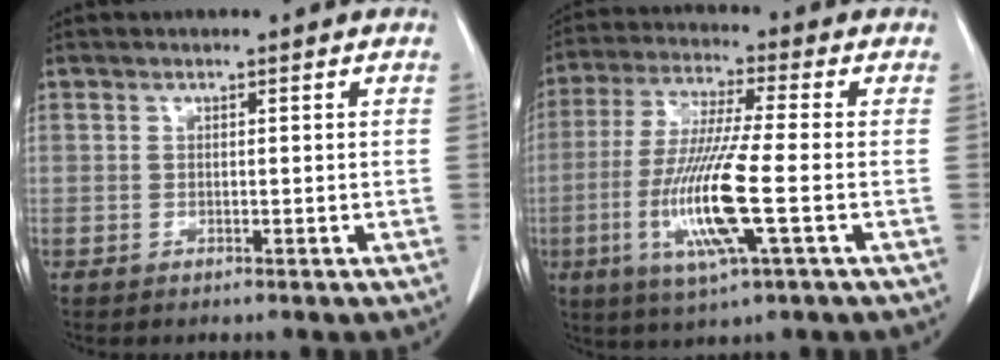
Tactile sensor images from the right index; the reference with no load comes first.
{"total": 13.2, "force": [-3.3, 0.4, 12.7], "torque": [-0.265, -0.018, -0.067]}